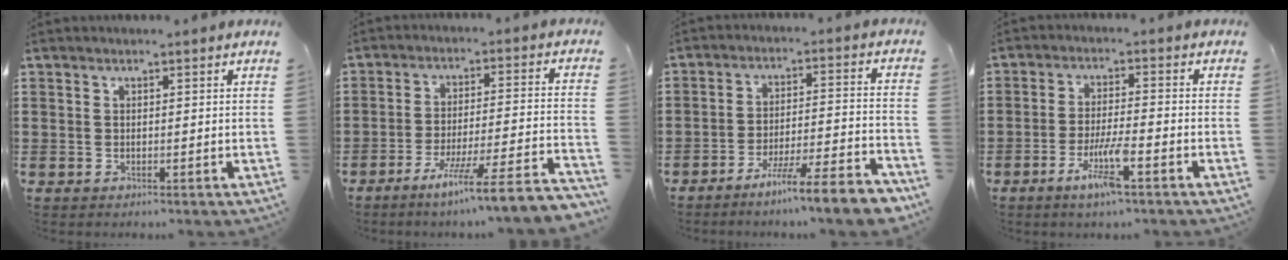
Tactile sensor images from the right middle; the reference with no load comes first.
{"total": 8.5, "force": [-6.7, -0.8, 5.2], "torque": [-0.088, -0.017, -0.130]}
{"total": 8.7, "force": [-7.3, -0.4, 4.7], "torque": [-0.072, 0.000, -0.138]}
{"total": 6.4, "force": [-3.5, 0.8, 5.3], "torque": [-0.102, -0.008, -0.063]}